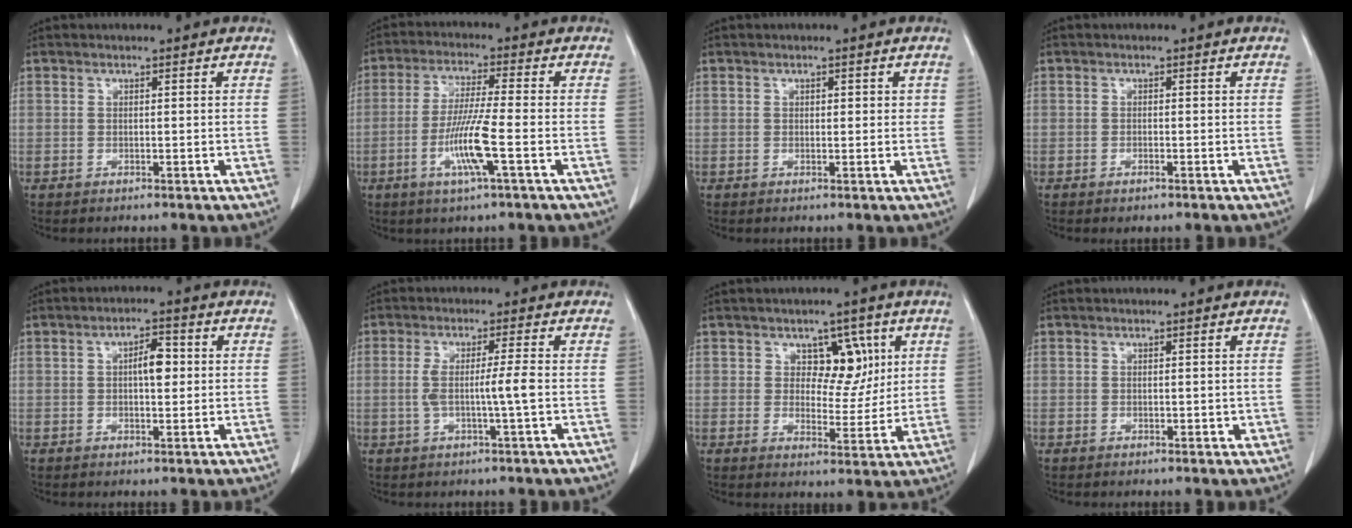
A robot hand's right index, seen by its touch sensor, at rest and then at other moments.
{"total": 8.4, "force": [-2.8, -0.4, 7.9], "torque": [-0.156, -0.011, -0.056]}
{"total": 1.5, "force": [0.6, 0.9, 1.0], "torque": [-0.008, 0.000, 0.006]}
{"total": 0.9, "force": [-0.6, 0.2, 0.6], "torque": [-0.013, -0.002, -0.006]}
{"total": 4.1, "force": [0.5, 1.6, 3.8], "torque": [-0.062, 0.008, 0.008]}
{"total": 4.7, "force": [-0.6, -0.6, 4.6], "torque": [-0.086, 0.002, -0.008]}
{"total": 6.4, "force": [2.5, 4.2, 4.1], "torque": [-0.044, 0.006, 0.040]}
{"total": 1.1, "force": [0.0, 0.8, 0.8], "torque": [-0.008, 0.001, 0.002]}